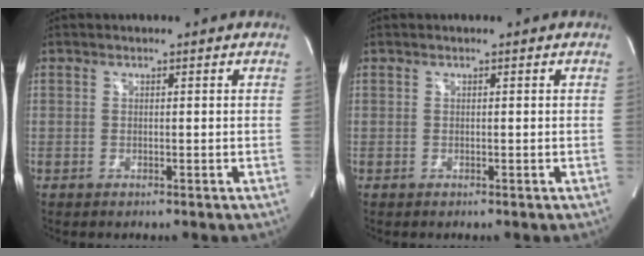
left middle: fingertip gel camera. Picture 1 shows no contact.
{"total": 0.0}